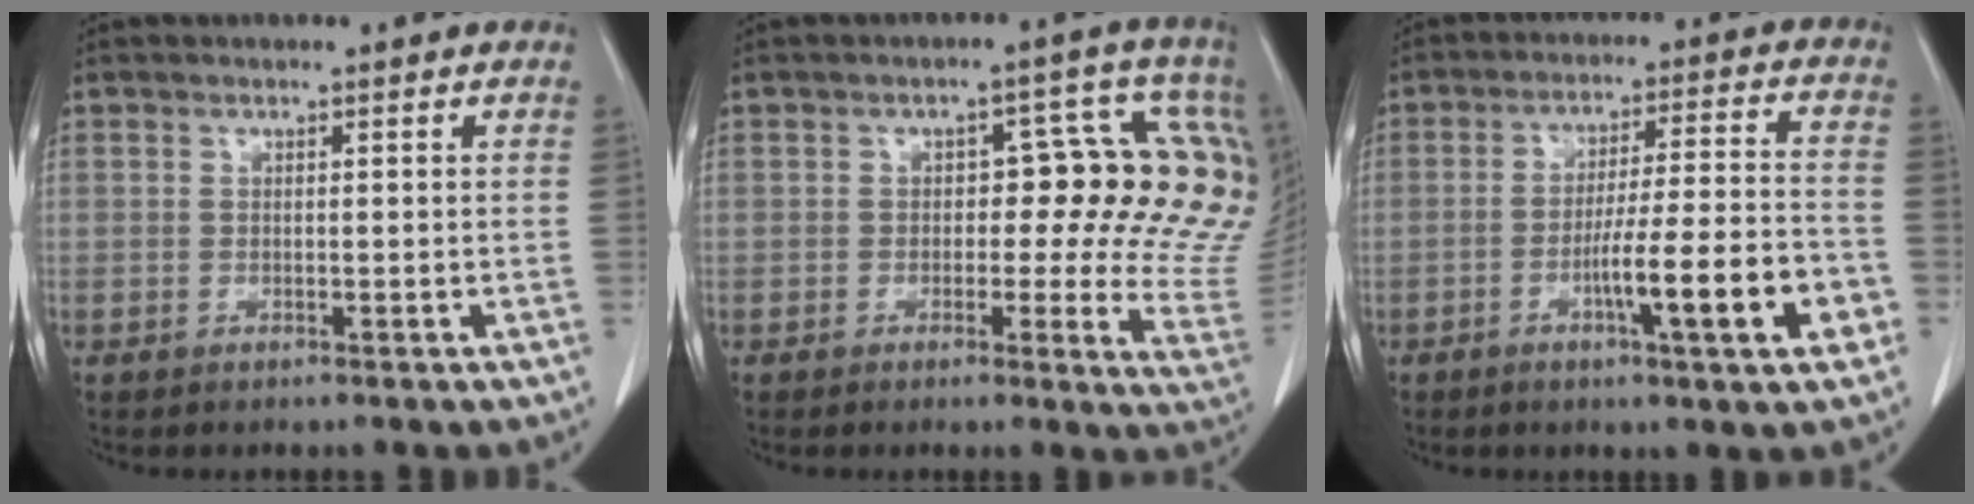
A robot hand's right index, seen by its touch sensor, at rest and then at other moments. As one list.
[{"total": 14.3, "force": [2.2, 5.7, 12.9], "torque": [-0.132, 0.016, 0.019]}, {"total": 12.6, "force": [-4.6, 0.5, 11.8], "torque": [-0.184, -0.001, -0.072]}]